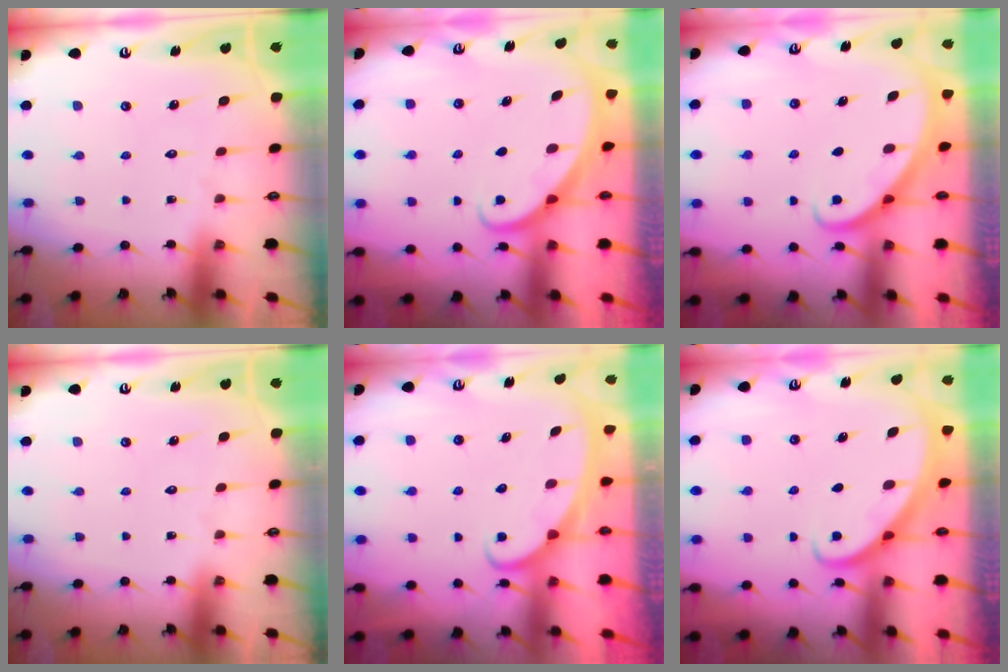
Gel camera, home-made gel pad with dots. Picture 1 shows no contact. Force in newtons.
{"total": 2.3, "press": 2.3, "slide": 0.1}
{"total": 2.9, "press": 2.9, "slide": 0.2}
{"total": 0.0}
{"total": 2.6, "press": 2.6, "slide": 0.3}
{"total": 2.8, "press": 2.8, "slide": 0.2}